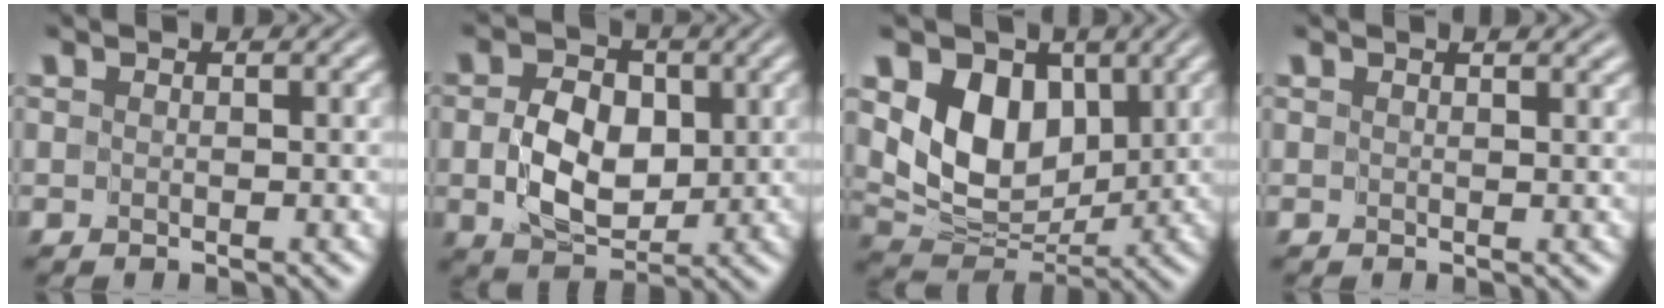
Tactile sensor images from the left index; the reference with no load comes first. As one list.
[{"total": 5.0, "force": [-0.6, 3.6, 3.5], "torque": [-0.069, -0.006, -0.003]}, {"total": 6.7, "force": [1.6, 5.0, 4.2], "torque": [-0.077, -0.013, 0.030]}, {"total": 2.3, "force": [1.6, 0.9, 1.4], "torque": [-0.002, 0.007, 0.006]}]